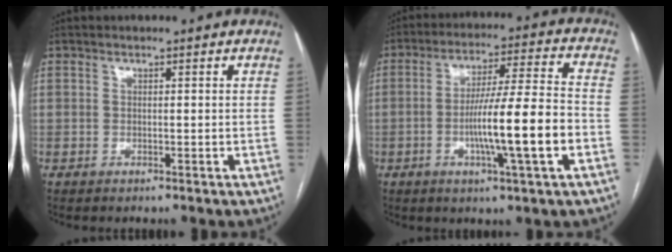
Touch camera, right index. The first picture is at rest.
{"total": 13.5, "force": [-3.6, -0.2, 13.0], "torque": [-0.224, 0.002, -0.062]}